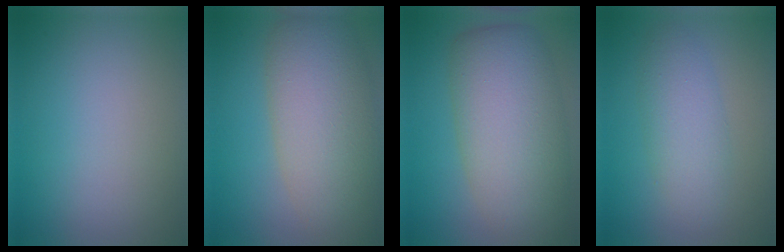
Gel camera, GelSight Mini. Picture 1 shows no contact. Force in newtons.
{"total": 9.4, "press": 9.4, "slide": 0.7}
{"total": 9.7, "press": 9.6, "slide": 0.4}
{"total": 3.5, "press": 3.5, "slide": 0.1}